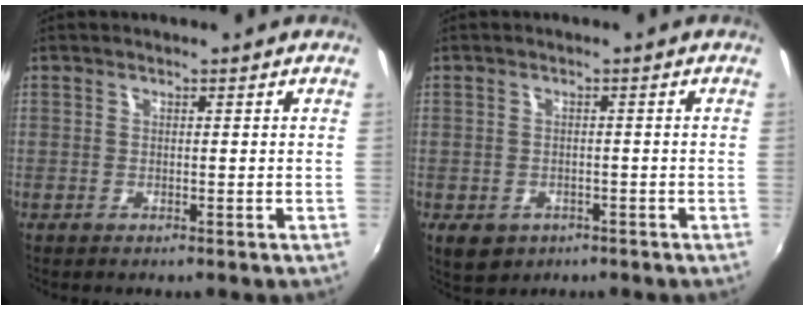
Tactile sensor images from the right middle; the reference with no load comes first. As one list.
[{"total": 5.1, "force": [-2.5, 3.8, 2.3], "torque": [-0.051, -0.014, -0.030]}]